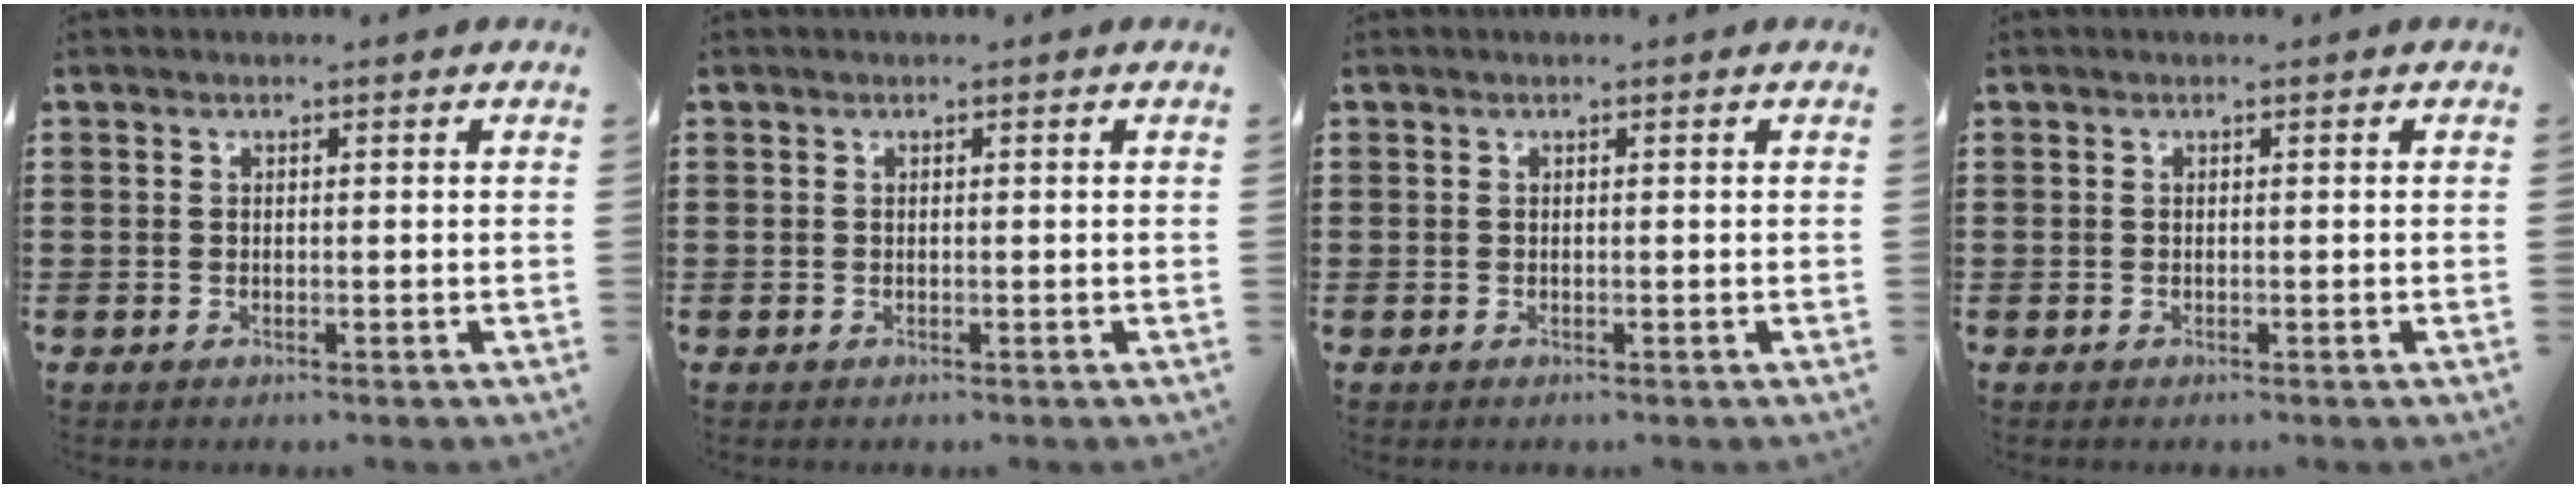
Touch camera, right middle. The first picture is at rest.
{"total": 0.0}
{"total": 0.0}
{"total": 0.0}